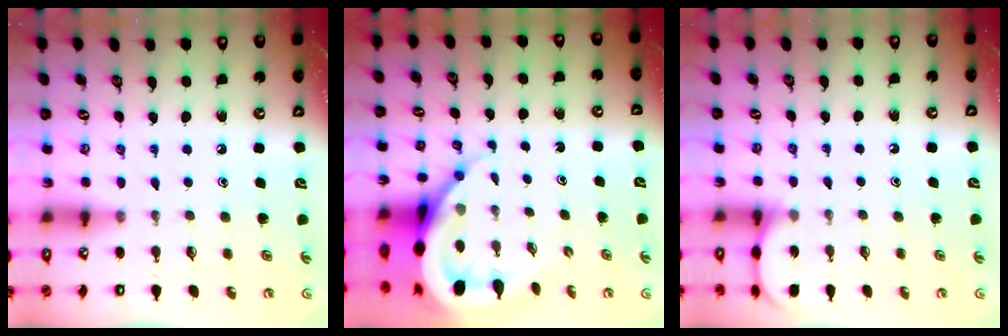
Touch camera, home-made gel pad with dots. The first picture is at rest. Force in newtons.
{"total": 10.3, "press": 10.3, "slide": 1.2}
{"total": 4.2, "press": 4.2, "slide": 0.6}